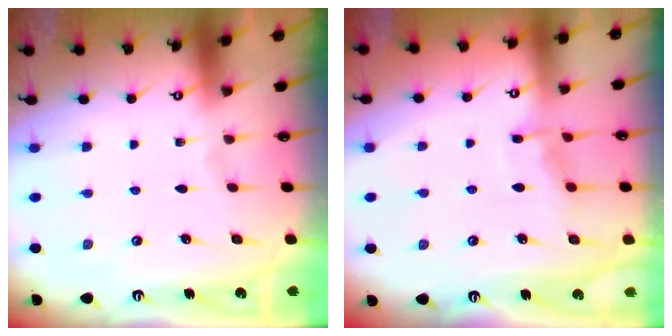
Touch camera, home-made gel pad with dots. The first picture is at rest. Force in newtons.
{"total": 7.0, "press": 6.9, "slide": 0.7}